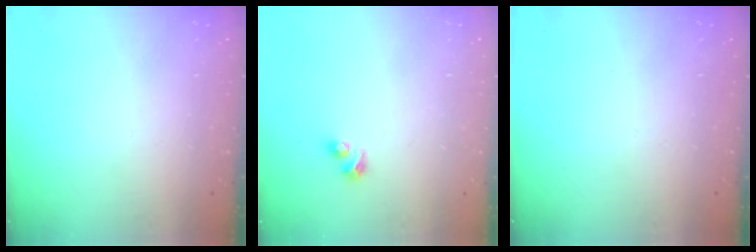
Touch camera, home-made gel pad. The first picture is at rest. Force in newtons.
{"total": 3.4, "press": 3.3, "slide": 1.0}
{"total": 0.0}